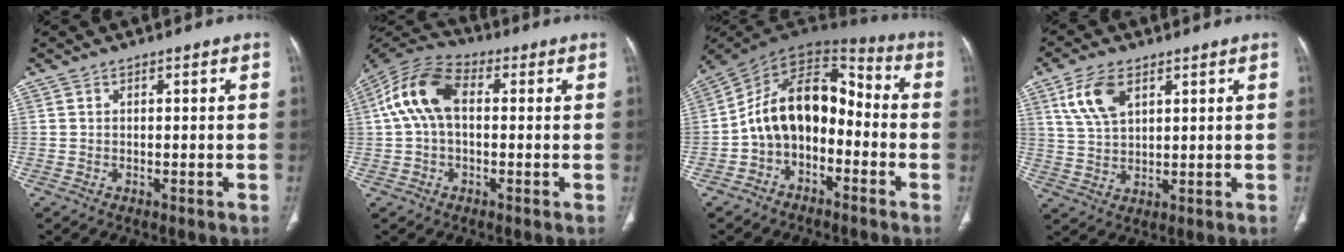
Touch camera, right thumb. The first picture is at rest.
{"total": 11.7, "force": [1.2, 7.1, 9.2], "torque": [-0.183, 0.033, 0.012]}
{"total": 14.6, "force": [-3.2, 9.9, 10.3], "torque": [-0.145, 0.081, -0.067]}
{"total": 8.2, "force": [3.9, 4.4, 5.8], "torque": [-0.110, -0.008, 0.081]}